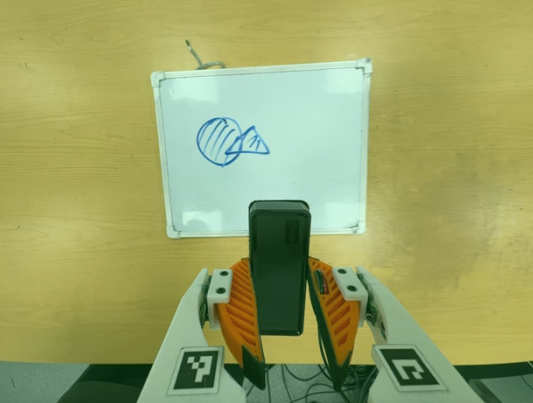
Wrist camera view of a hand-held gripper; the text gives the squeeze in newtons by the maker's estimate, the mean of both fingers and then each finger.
{"total": 5.1, "left": 3.7, "right": 6.5}